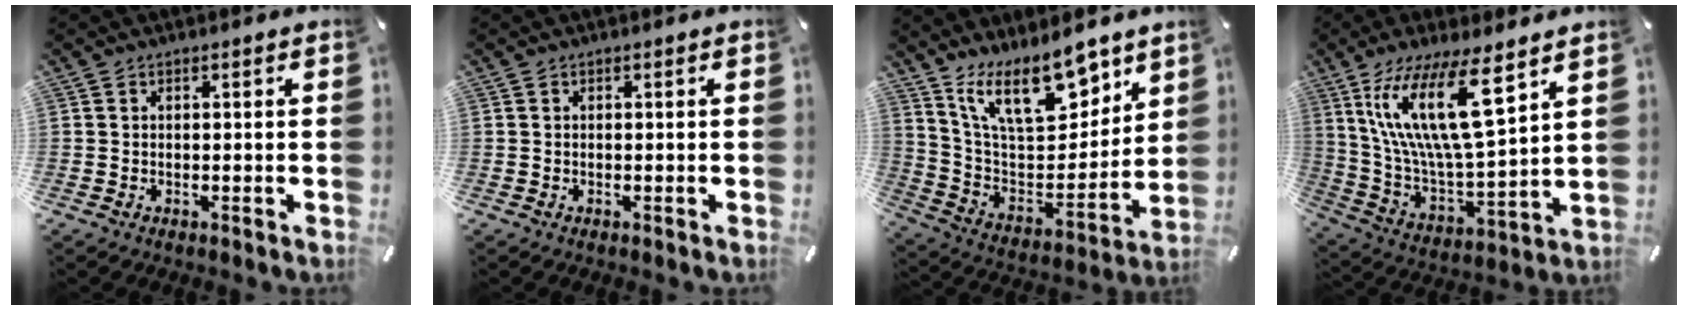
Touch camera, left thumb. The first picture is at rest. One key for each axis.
{"total": 0.0}
{"total": 19.2, "fx": 13.1, "fy": 8.7, "fz": 11.0, "tx": -0.193, "ty": -0.083, "tz": 0.231}
{"total": 19.9, "fx": 10.6, "fy": 5.6, "fz": 15.9, "tx": -0.344, "ty": -0.046, "tz": 0.169}